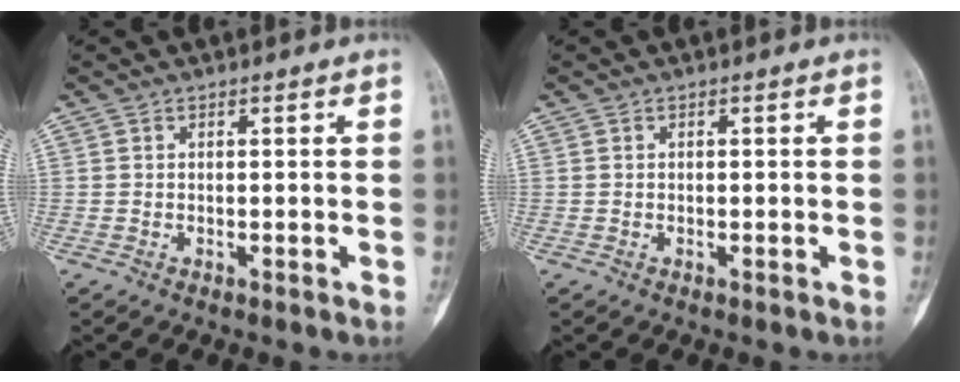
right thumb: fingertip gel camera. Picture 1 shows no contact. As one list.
[{"total": 0.0}]